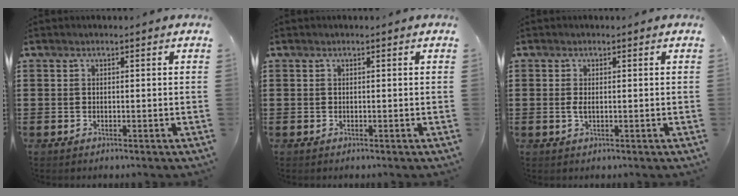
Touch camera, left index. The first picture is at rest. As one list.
[{"total": 0.0}, {"total": 1.2, "force": [-0.1, 0.3, 1.1], "torque": [-0.030, -0.002, -0.004]}]